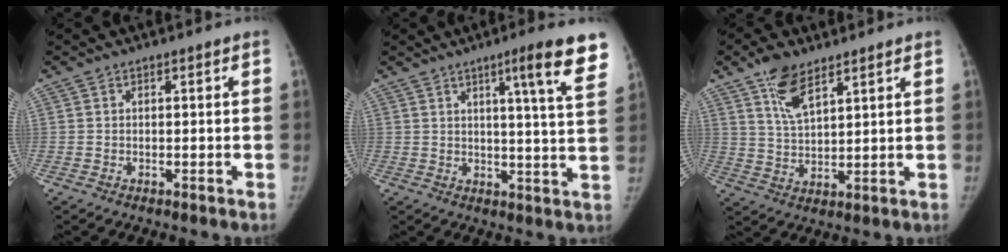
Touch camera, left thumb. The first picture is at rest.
{"total": 11.8, "force": [7.2, 0.2, 9.4], "torque": [-0.117, -0.038, 0.084]}
{"total": 8.1, "force": [5.2, 3.4, 5.2], "torque": [-0.085, -0.027, 0.101]}